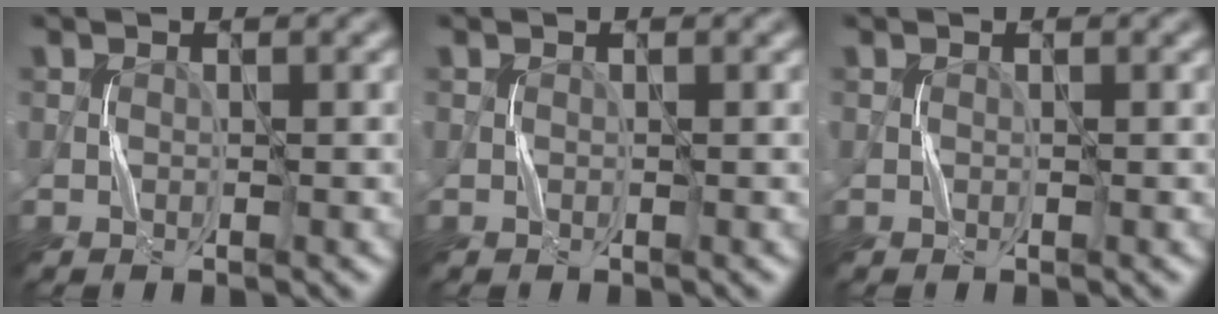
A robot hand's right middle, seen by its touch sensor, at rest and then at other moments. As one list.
[{"total": 0.0}, {"total": 0.0}]